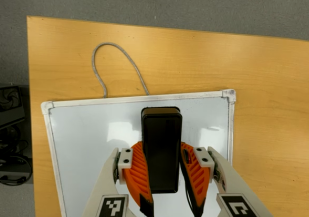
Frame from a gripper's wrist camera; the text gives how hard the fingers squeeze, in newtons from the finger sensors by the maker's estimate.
{"total": 9.2, "left": 7.9, "right": 10.5}